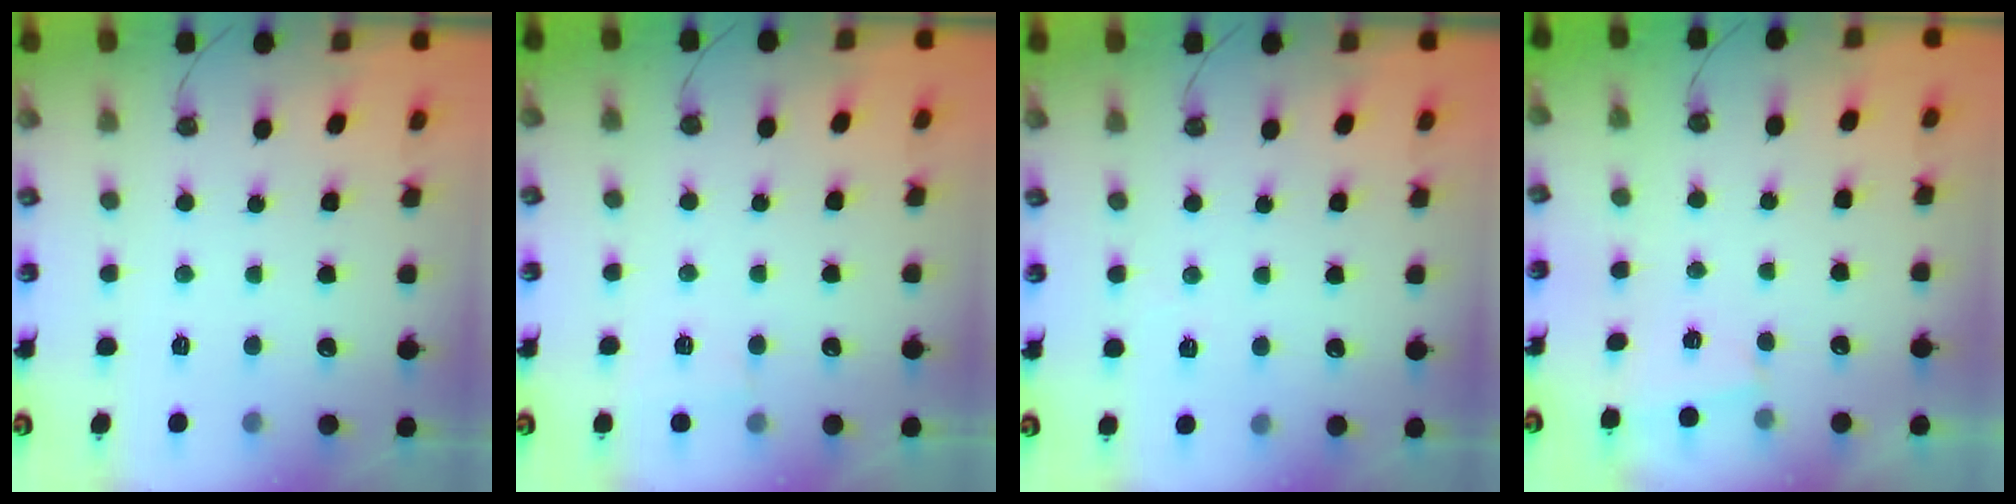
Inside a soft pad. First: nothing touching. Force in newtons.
{"total": 2.6, "press": 2.4, "slide": 0.9}
{"total": 2.7, "press": 2.5, "slide": 1.1}
{"total": 1.1, "press": 1.0, "slide": 0.3}